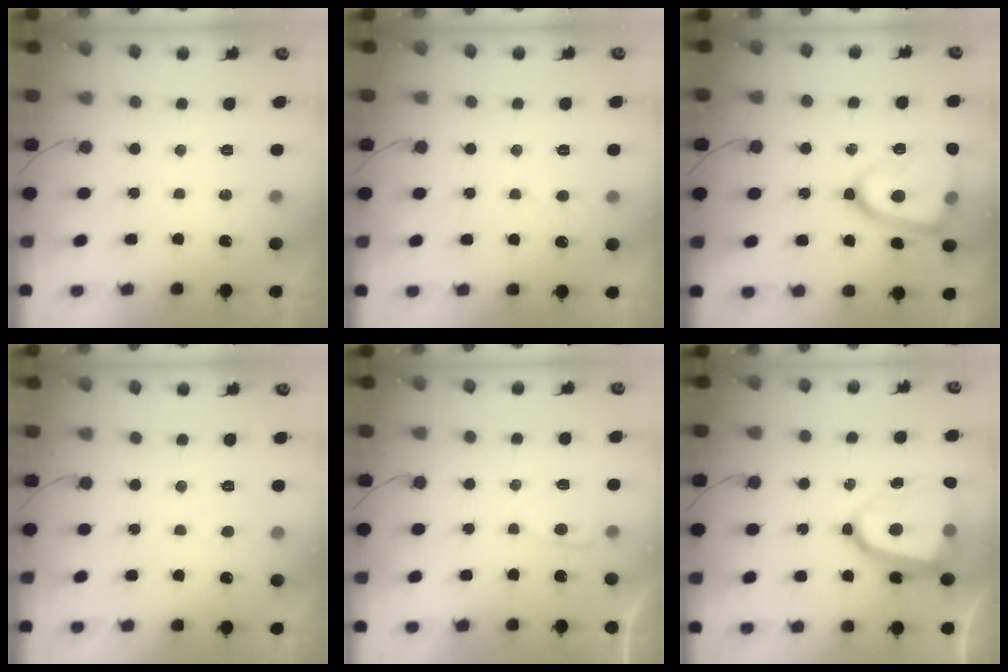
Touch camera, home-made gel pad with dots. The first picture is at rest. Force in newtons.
{"total": 3.9, "press": 3.9, "slide": 0.3}
{"total": 17.2, "press": 17.2, "slide": 1.5}
{"total": 2.5, "press": 2.5, "slide": 0.2}
{"total": 2.3, "press": 2.3, "slide": 0.2}
{"total": 16.6, "press": 16.5, "slide": 1.7}